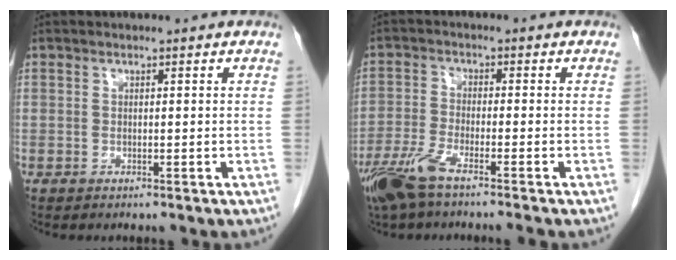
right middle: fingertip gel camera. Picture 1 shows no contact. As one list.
[{"total": 7.0, "force": [-5.1, 0.5, 4.7], "torque": [-0.098, -0.018, -0.102]}]